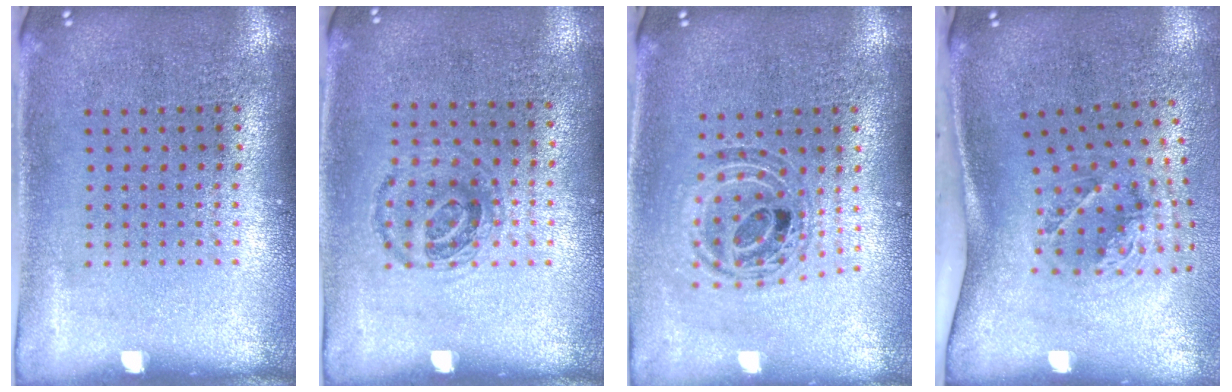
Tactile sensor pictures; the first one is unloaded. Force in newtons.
{"total": 1.0, "press": 0.8, "slide": 0.5}
{"total": 0.8, "press": 0.8, "slide": 0.2}
{"total": 1.9, "press": 1.2, "slide": 1.4}